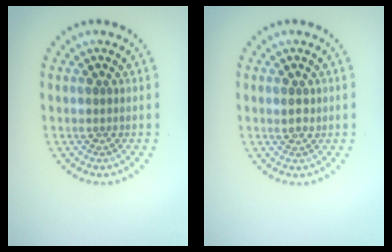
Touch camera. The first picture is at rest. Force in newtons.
{"total": 1.2, "press": 1.2, "slide": 0.3}